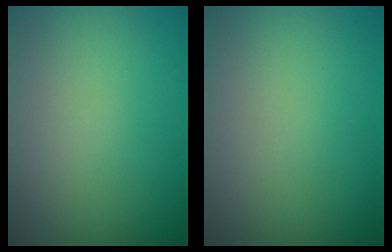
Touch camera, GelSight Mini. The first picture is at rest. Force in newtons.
{"total": 0.0}